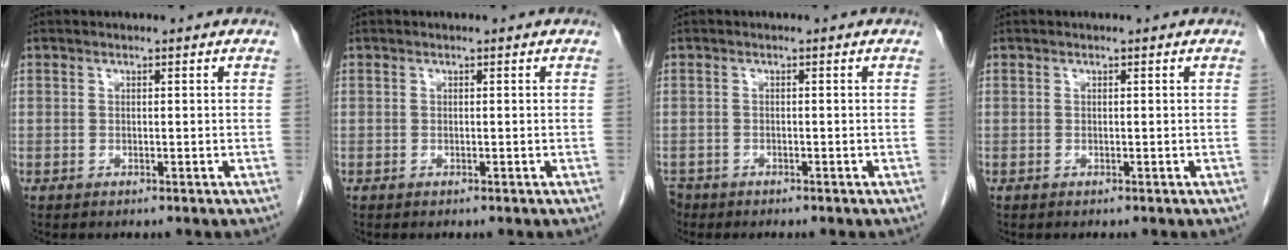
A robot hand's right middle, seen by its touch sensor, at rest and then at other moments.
{"total": 0.0}
{"total": 2.4, "force": [-2.0, 1.3, 0.2], "torque": [-0.006, -0.001, -0.037]}
{"total": 0.0}